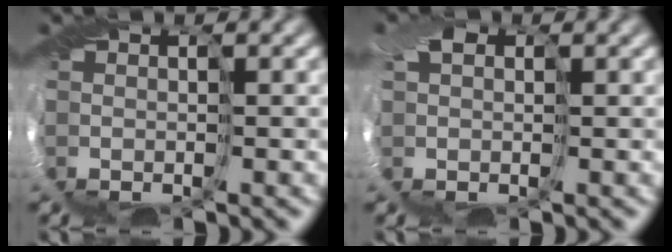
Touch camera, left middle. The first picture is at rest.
{"total": 0.7, "force": [0.1, 0.7, 0.2], "torque": [-0.038, 0.002, 0.017]}